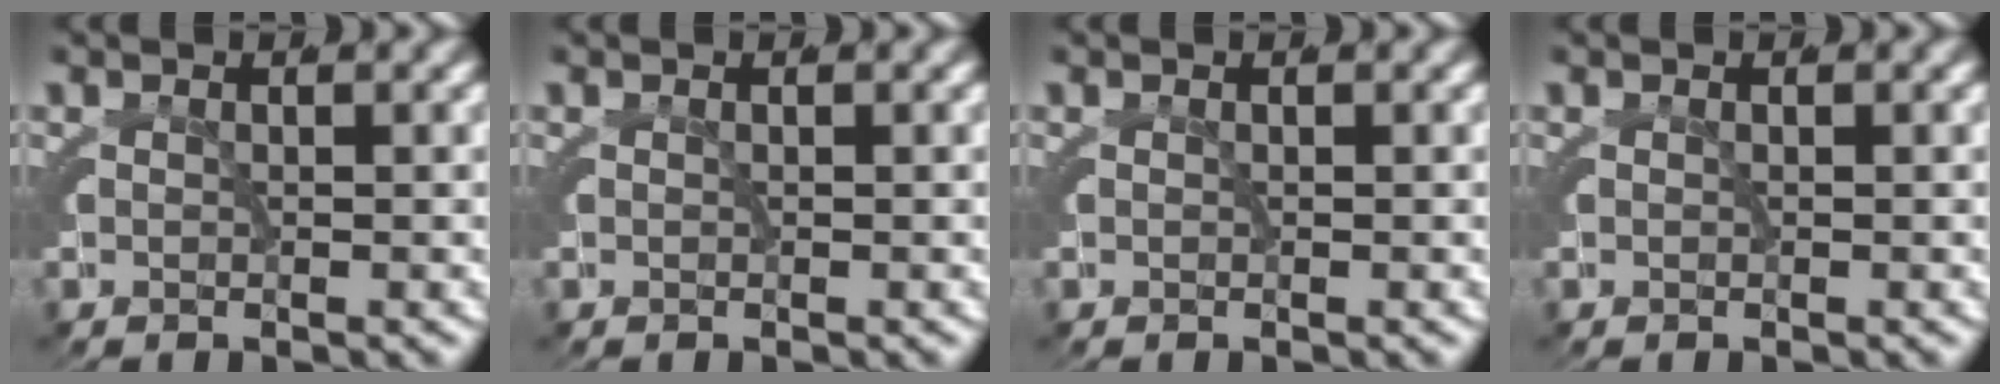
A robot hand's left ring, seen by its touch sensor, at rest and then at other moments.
{"total": 0.0}
{"total": 0.0}
{"total": 0.0}